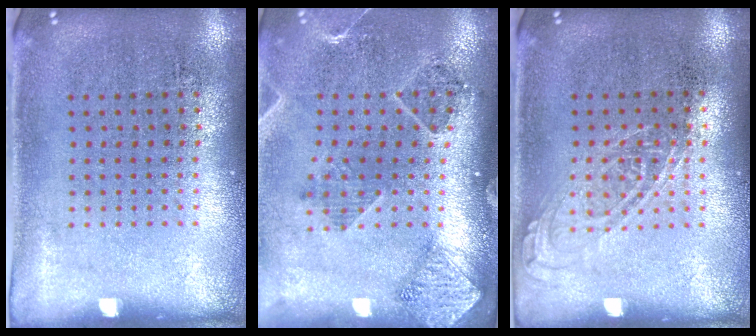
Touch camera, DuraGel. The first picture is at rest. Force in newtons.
{"total": 1.5, "press": 1.5, "slide": 0.2}
{"total": 1.1, "press": 1.0, "slide": 0.3}